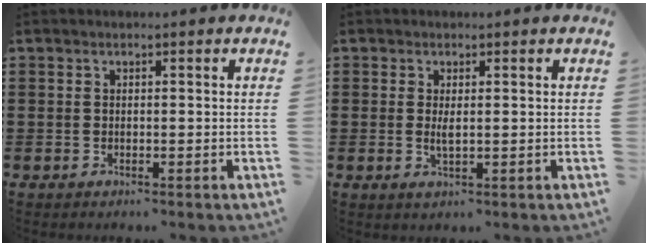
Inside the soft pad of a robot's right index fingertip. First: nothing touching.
{"total": 2.0, "force": [0.2, 0.3, 1.9], "torque": [-0.038, -0.004, 0.003]}